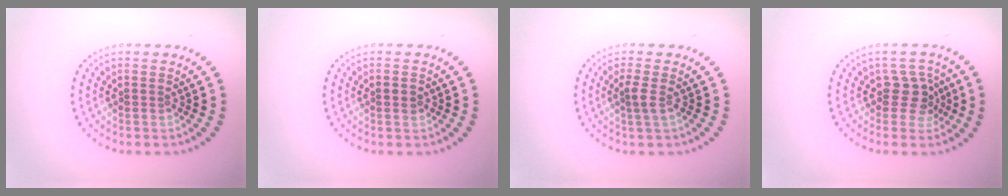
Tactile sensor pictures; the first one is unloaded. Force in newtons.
{"total": 1.2, "press": 1.1, "slide": 0.2}
{"total": 1.4, "press": 1.1, "slide": 0.8}
{"total": 2.6, "press": 2.1, "slide": 1.5}